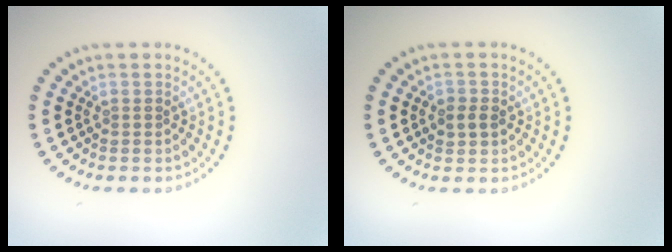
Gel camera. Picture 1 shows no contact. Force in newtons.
{"total": 1.6, "press": 1.6, "slide": 0.3}